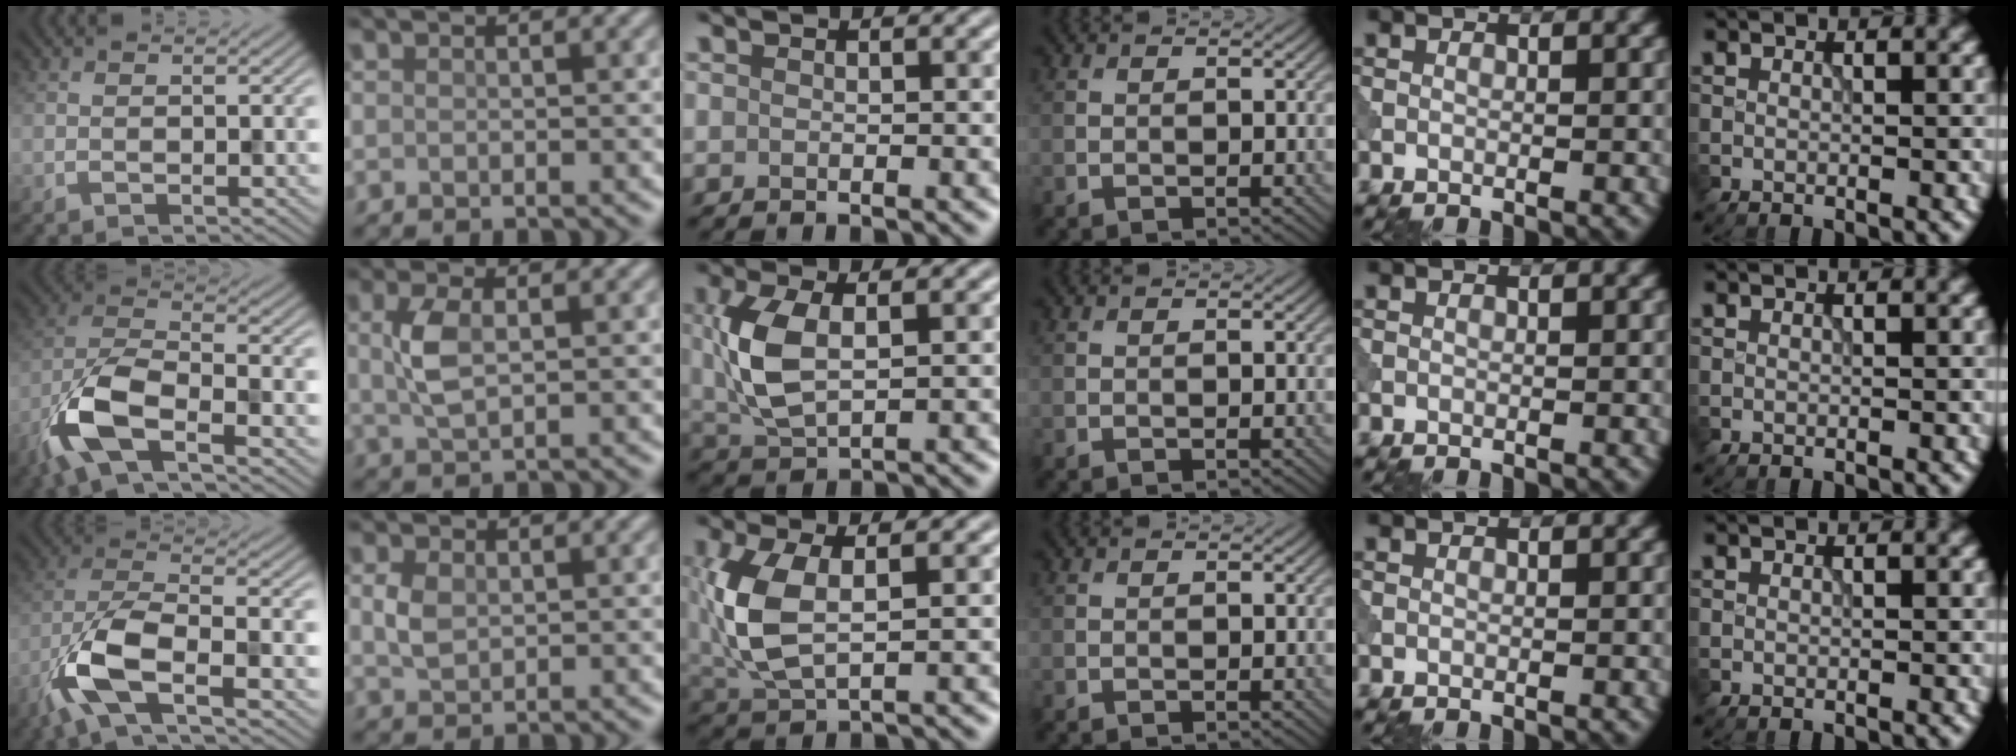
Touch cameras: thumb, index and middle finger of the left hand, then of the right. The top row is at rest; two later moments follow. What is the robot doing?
{"motion": "wipe", "object": "makeup brush"}